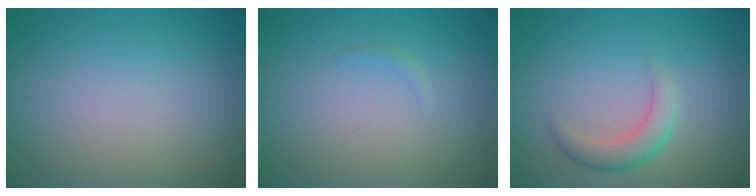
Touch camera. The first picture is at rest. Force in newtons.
{"total": 0.5, "press": 0.5, "slide": 0.1}
{"total": 2.6, "press": 2.6, "slide": 0.0}